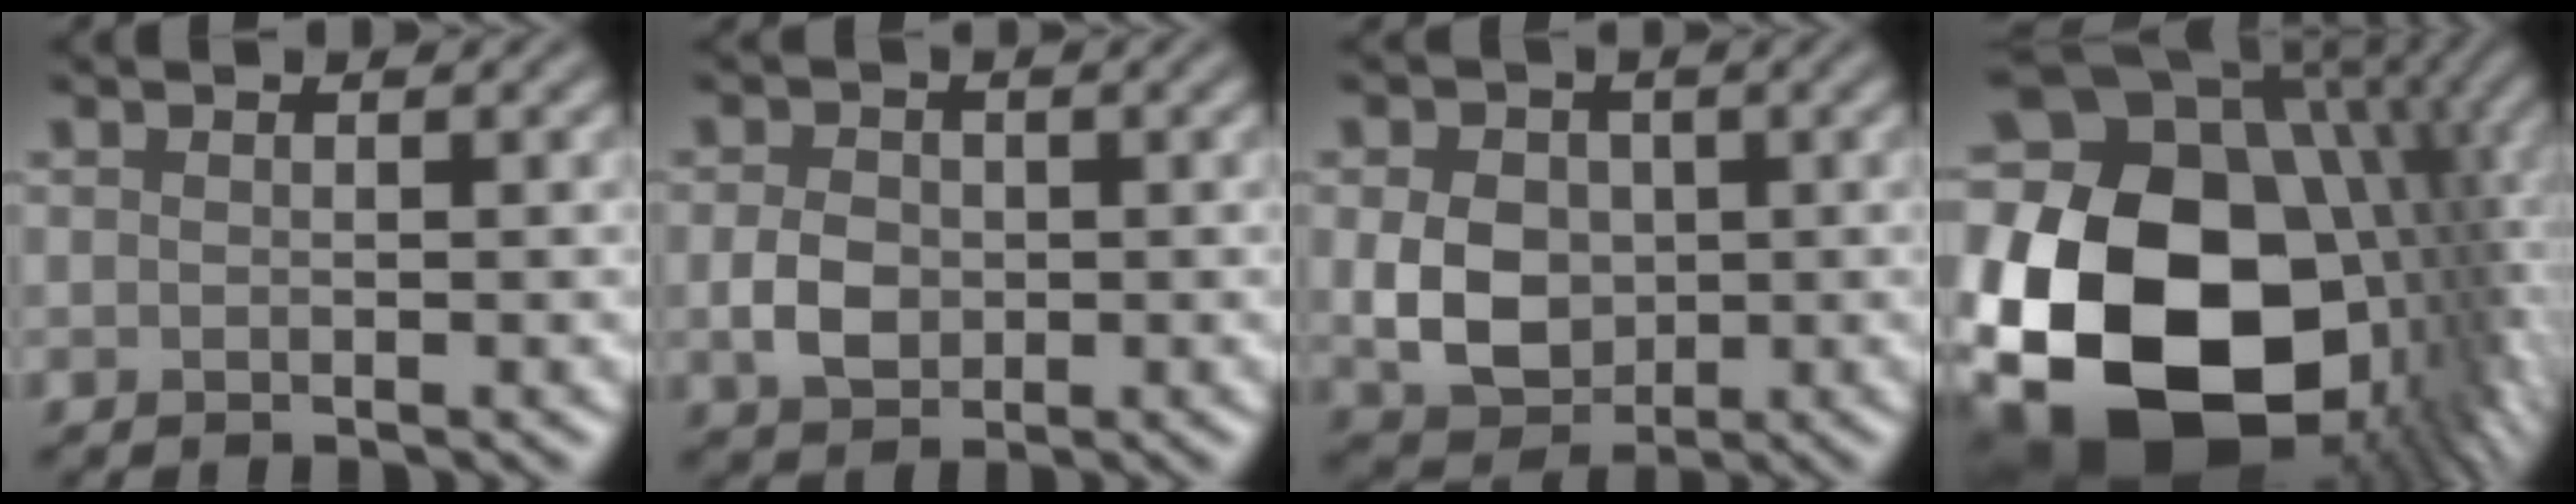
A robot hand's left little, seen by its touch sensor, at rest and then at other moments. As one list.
[{"total": 3.0, "force": [-0.3, 2.4, 1.9], "torque": [-0.039, -0.001, -0.011]}, {"total": 5.6, "force": [0.0, 4.5, 3.4], "torque": [-0.069, -0.005, -0.001]}, {"total": 22.1, "force": [-3.0, 16.7, 14.2], "torque": [-0.286, -0.017, -0.033]}]